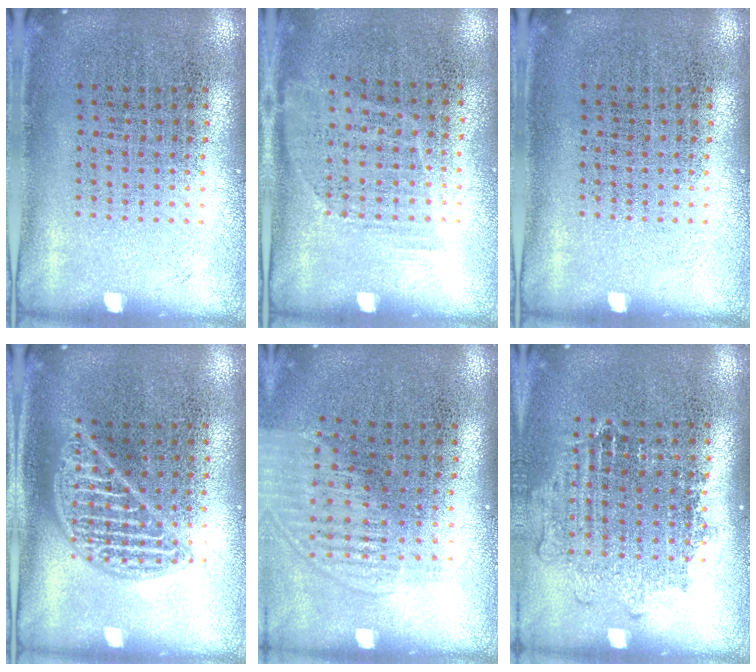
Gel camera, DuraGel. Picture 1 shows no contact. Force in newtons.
{"total": 1.1, "press": 0.8, "slide": 0.7}
{"total": 0.0}
{"total": 2.3, "press": 2.3, "slide": 0.3}
{"total": 1.4, "press": 1.3, "slide": 0.7}
{"total": 1.1, "press": 1.1, "slide": 0.4}